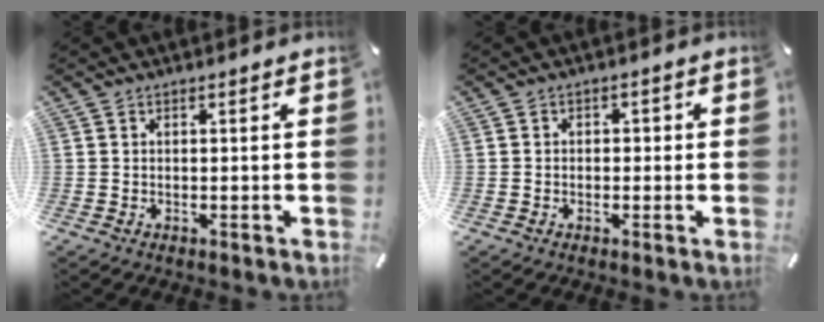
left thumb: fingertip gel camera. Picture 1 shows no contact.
{"total": 1.8, "force": [-0.9, 1.5, 0.6], "torque": [-0.012, 0.009, -0.020]}